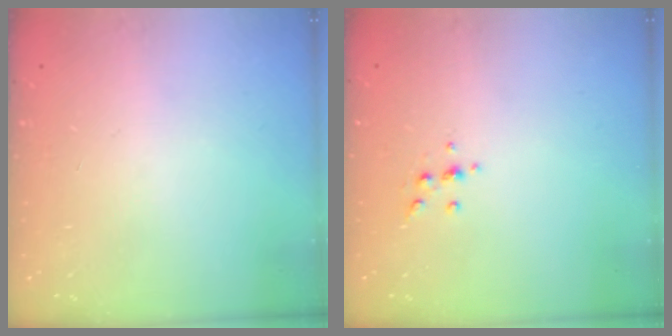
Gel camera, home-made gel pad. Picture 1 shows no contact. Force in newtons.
{"total": 3.6, "press": 3.5, "slide": 0.9}